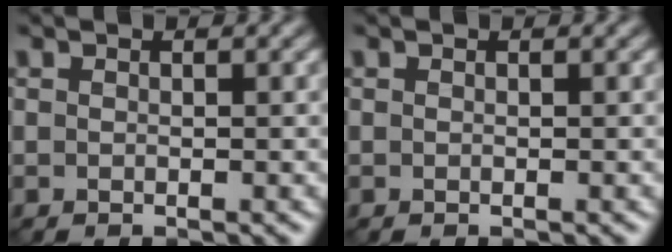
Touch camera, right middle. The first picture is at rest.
{"total": 0.0}